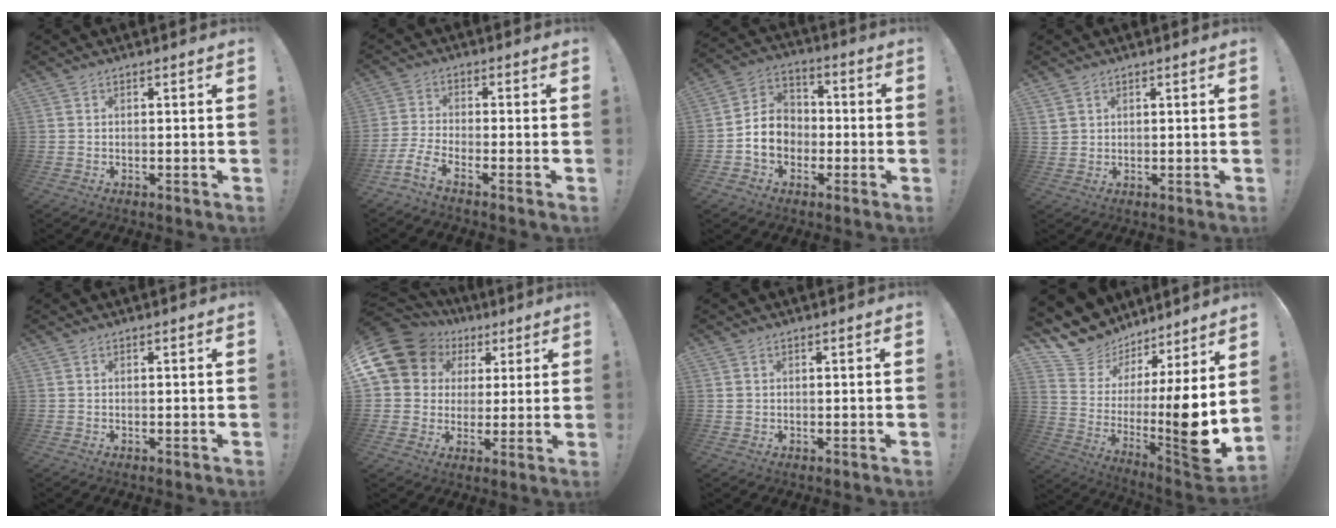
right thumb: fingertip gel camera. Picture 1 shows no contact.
{"total": 5.4, "force": [-3.7, 1.5, 3.6], "torque": [-0.089, -0.009, -0.072]}
{"total": 10.8, "force": [-3.4, 9.1, 4.8], "torque": [-0.070, 0.029, -0.054]}
{"total": 2.3, "force": [1.6, 1.5, 0.7], "torque": [-0.014, -0.008, 0.032]}
{"total": 0.0}
{"total": 13.2, "force": [5.7, 10.8, 5.1], "torque": [-0.082, -0.030, 0.121]}
{"total": 0.8, "force": [0.1, 0.8, 0.2], "torque": [-0.009, 0.005, 0.003]}
{"total": 10.8, "force": [2.0, 4.9, 9.4], "torque": [-0.133, -0.070, 0.040]}